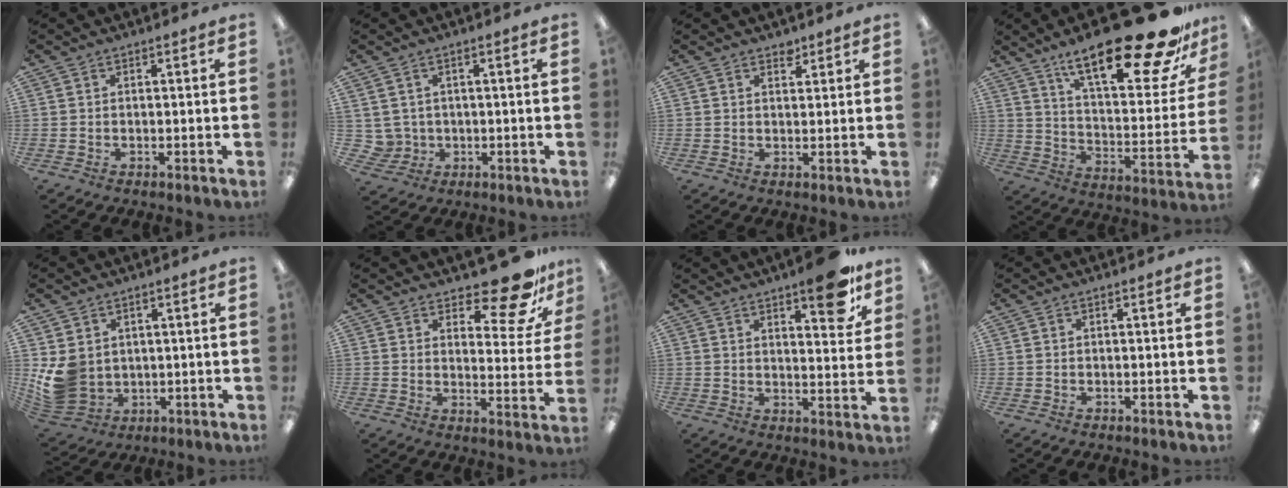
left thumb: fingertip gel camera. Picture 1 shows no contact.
{"total": 4.0, "force": [1.1, 3.8, 0.5], "torque": [-0.023, -0.001, 0.021]}
{"total": 2.2, "force": [1.9, 1.0, 0.6], "torque": [0.004, -0.009, 0.032]}
{"total": 28.5, "force": [19.6, 8.1, 19.1], "torque": [-0.280, -0.127, 0.315]}
{"total": 9.0, "force": [1.3, 7.8, 4.2], "torque": [-0.104, -0.013, 0.028]}
{"total": 14.4, "force": [11.1, 4.9, 7.7], "torque": [-0.097, -0.083, 0.188]}
{"total": 11.0, "force": [7.9, 3.6, 6.9], "torque": [-0.072, -0.049, 0.127]}
{"total": 0.0}